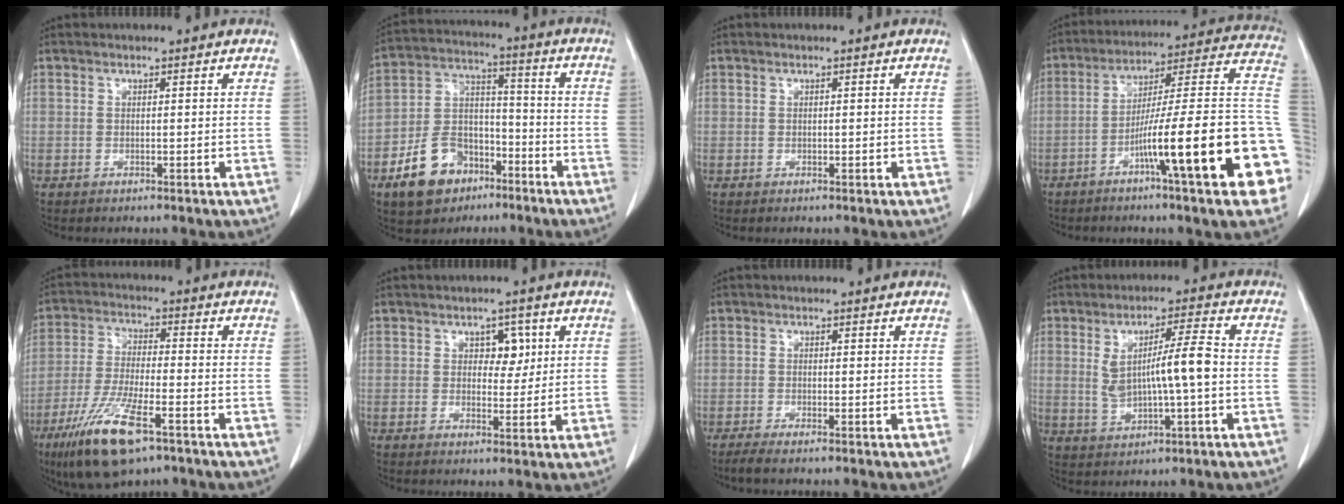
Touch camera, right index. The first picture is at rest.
{"total": 12.3, "force": [-6.8, 8.1, 6.1], "torque": [-0.131, 0.021, -0.116]}
{"total": 0.0}
{"total": 23.2, "force": [-7.4, 0.8, 21.9], "torque": [-0.230, 0.014, -0.114]}
{"total": 12.7, "force": [-7.4, 2.7, 10.0], "torque": [-0.203, -0.026, -0.129]}
{"total": 3.6, "force": [1.2, 2.3, 2.5], "torque": [-0.028, 0.007, 0.018]}
{"total": 1.9, "force": [-1.5, -0.1, 1.2], "torque": [-0.025, -0.004, -0.030]}
{"total": 8.0, "force": [0.2, 0.8, 8.0], "torque": [-0.146, 0.007, 0.007]}